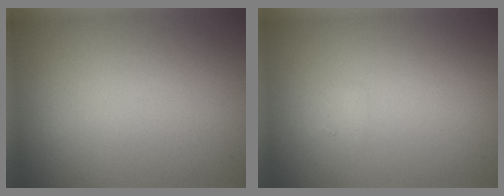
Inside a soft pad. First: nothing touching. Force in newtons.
{"total": 0.5, "press": 0.5, "slide": 0.1}